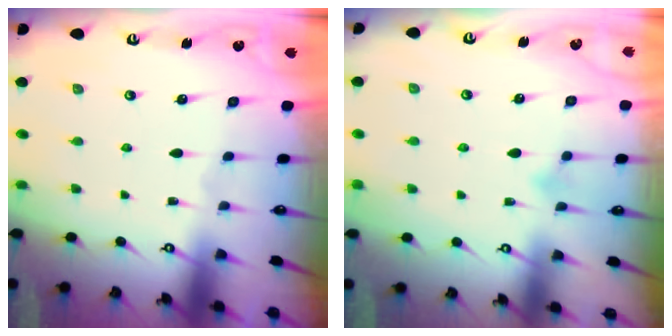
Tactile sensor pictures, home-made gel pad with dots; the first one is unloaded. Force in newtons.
{"total": 3.6, "press": 3.5, "slide": 0.4}